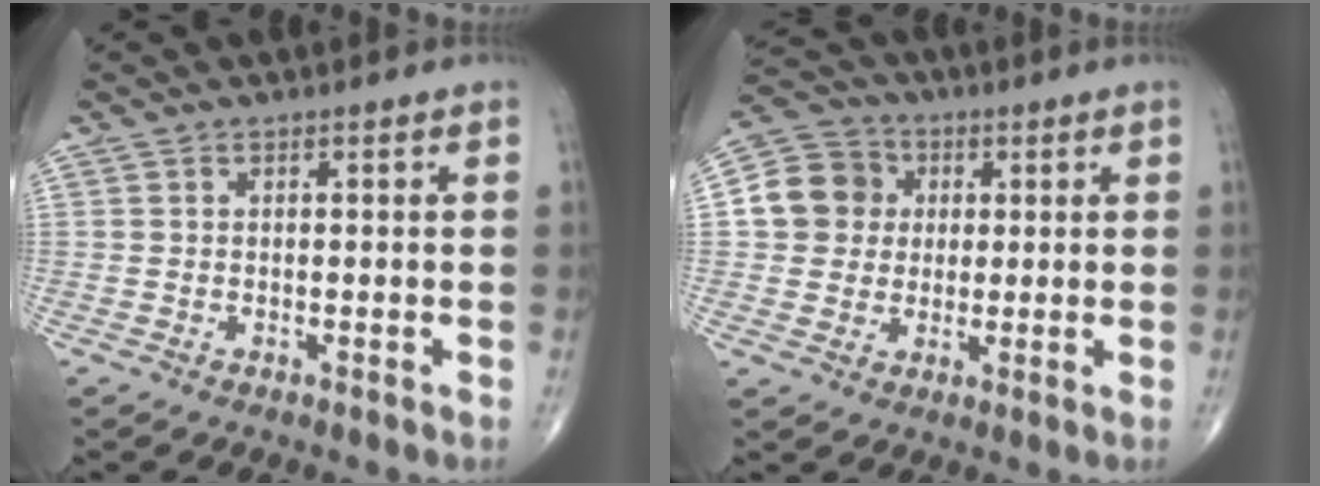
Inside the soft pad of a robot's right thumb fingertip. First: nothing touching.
{"total": 9.9, "force": [1.3, 9.2, 3.4], "torque": [-0.040, 0.011, 0.012]}